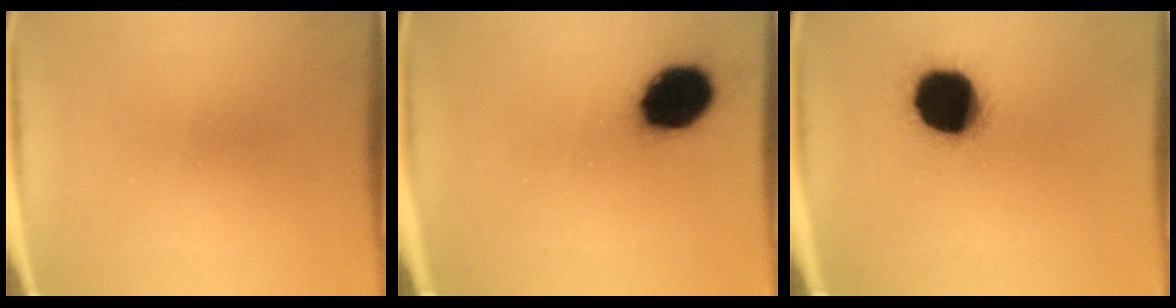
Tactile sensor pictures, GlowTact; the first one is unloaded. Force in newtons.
{"total": 14.2}
{"total": 18.5}